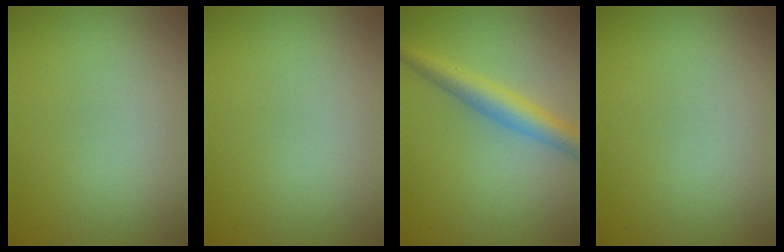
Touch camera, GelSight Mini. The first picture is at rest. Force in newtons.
{"total": 0.0}
{"total": 3.9, "press": 3.9, "slide": 0.2}
{"total": 0.0}